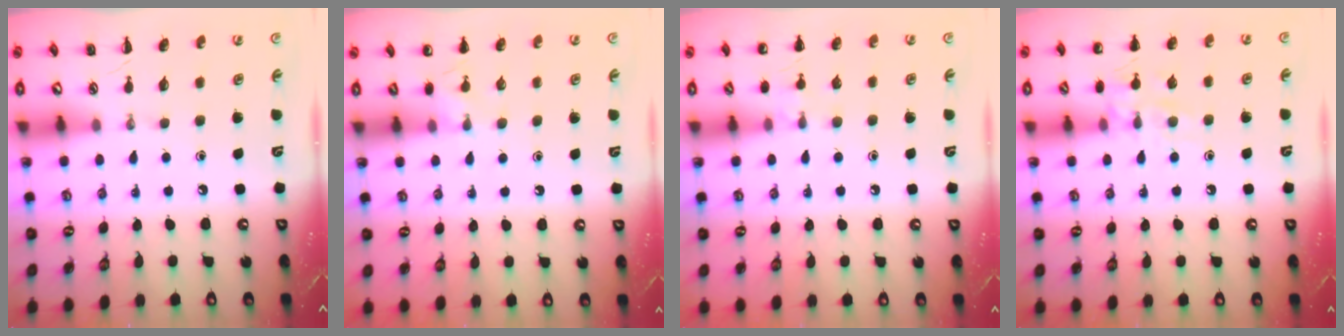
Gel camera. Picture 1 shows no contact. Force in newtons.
{"total": 5.0, "press": 4.8, "slide": 1.4}
{"total": 6.4, "press": 6.0, "slide": 2.1}
{"total": 9.1, "press": 9.1, "slide": 1.2}